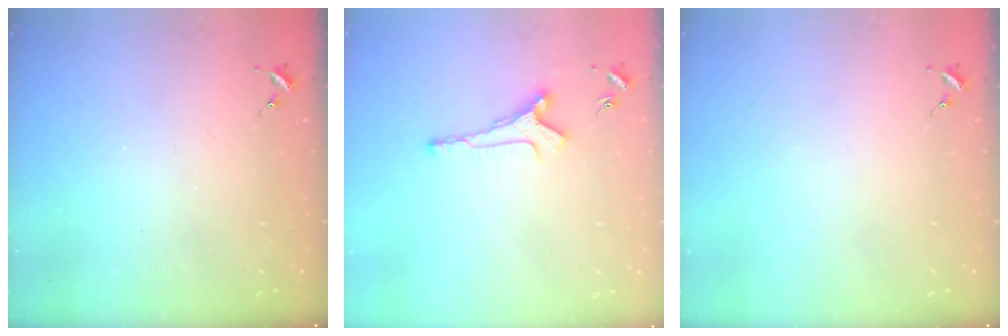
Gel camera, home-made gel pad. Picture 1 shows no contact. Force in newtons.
{"total": 5.9, "press": 5.8, "slide": 0.7}
{"total": 0.0}